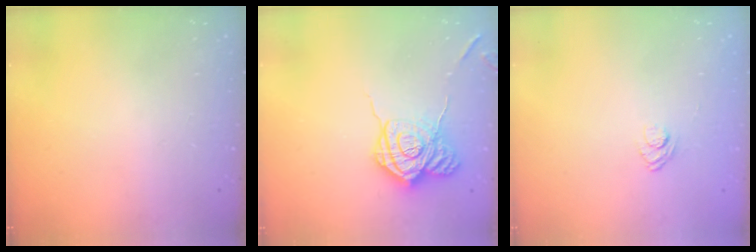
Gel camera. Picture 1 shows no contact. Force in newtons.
{"total": 17.0, "press": 17.0, "slide": 0.9}
{"total": 3.8, "press": 3.5, "slide": 1.4}